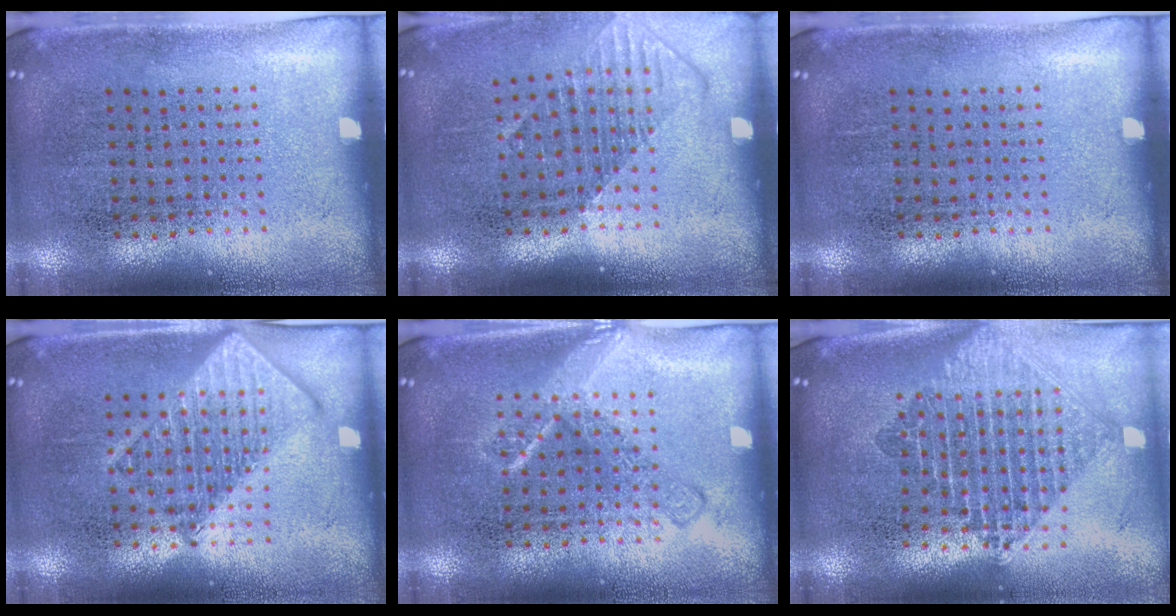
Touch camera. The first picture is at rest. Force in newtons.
{"total": 1.4, "press": 1.1, "slide": 0.9}
{"total": 0.0}
{"total": 2.7, "press": 2.7, "slide": 0.3}
{"total": 2.3, "press": 2.3, "slide": 0.4}
{"total": 2.3, "press": 1.8, "slide": 1.4}